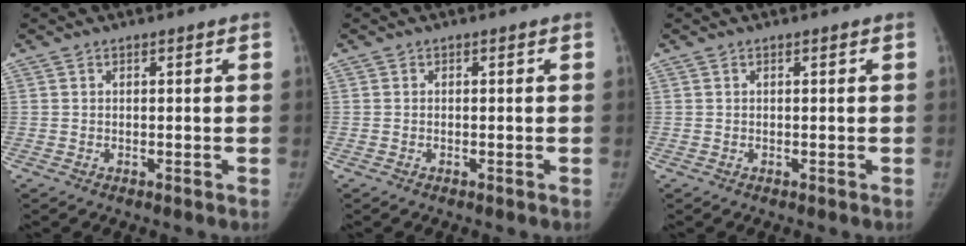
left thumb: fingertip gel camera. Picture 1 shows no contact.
{"total": 0.0}
{"total": 0.0}